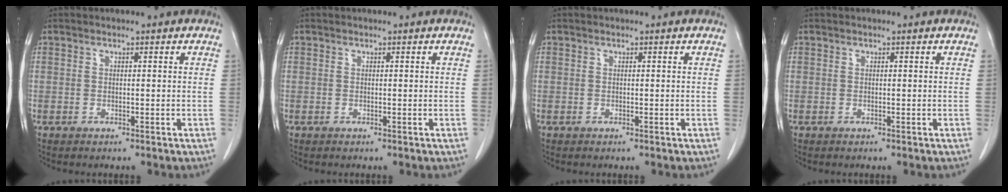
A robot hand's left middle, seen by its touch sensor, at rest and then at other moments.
{"total": 0.0}
{"total": 0.0}
{"total": 0.0}